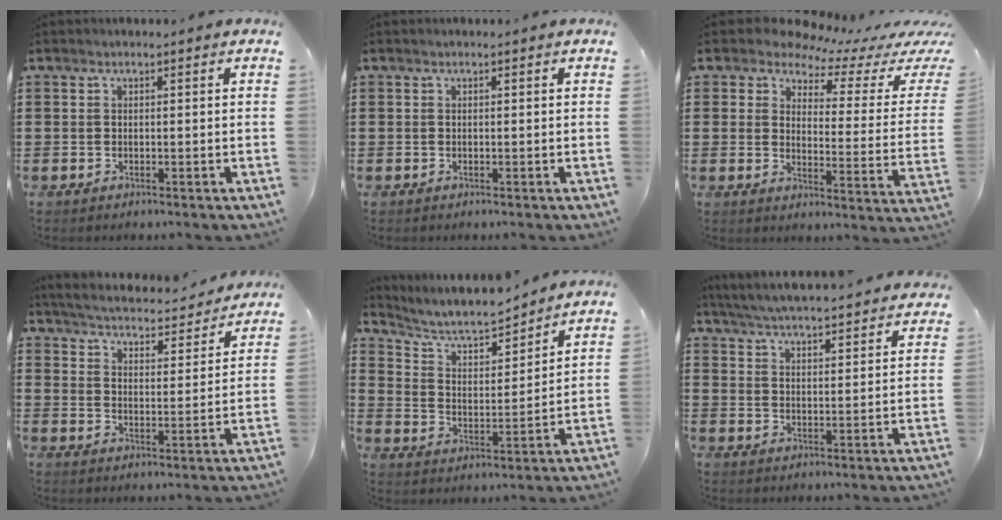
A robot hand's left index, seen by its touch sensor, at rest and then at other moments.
{"total": 0.0}
{"total": 5.5, "force": [4.8, 2.0, 1.8], "torque": [-0.050, -0.035, 0.079]}
{"total": 4.1, "force": [4.0, -0.2, 0.4], "torque": [-0.033, -0.036, 0.063]}
{"total": 6.2, "force": [5.5, 1.3, 2.4], "torque": [-0.073, -0.034, 0.090]}
{"total": 5.4, "force": [5.2, -0.8, 0.9], "torque": [-0.043, -0.040, 0.087]}